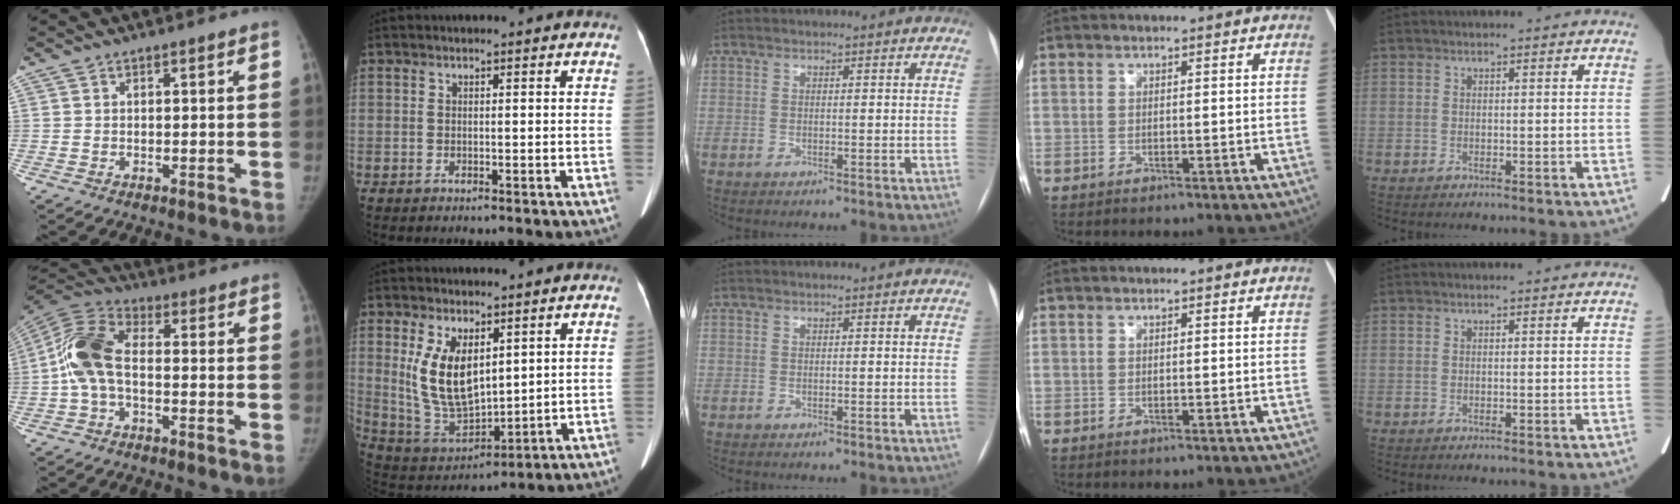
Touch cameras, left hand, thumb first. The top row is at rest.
{"thumb": {"total": 10.9, "force": [-1.3, 5.9, 9.1], "torque": [-0.190, 0.031, -0.038]}, "index": {"total": 10.7, "force": [3.2, 5.0, 8.9], "torque": [-0.181, -0.007, 0.078]}}